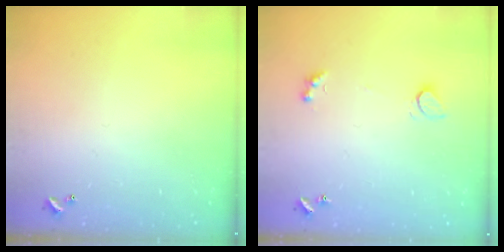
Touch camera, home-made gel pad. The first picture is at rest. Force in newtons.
{"total": 2.5, "press": 2.4, "slide": 0.5}